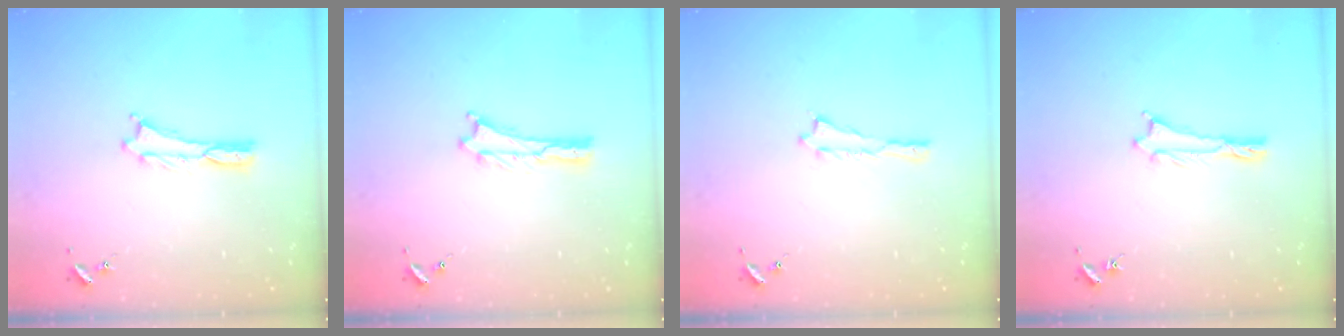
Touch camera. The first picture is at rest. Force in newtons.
{"total": 0.0}
{"total": 0.0}
{"total": 0.5, "press": 0.5, "slide": 0.2}